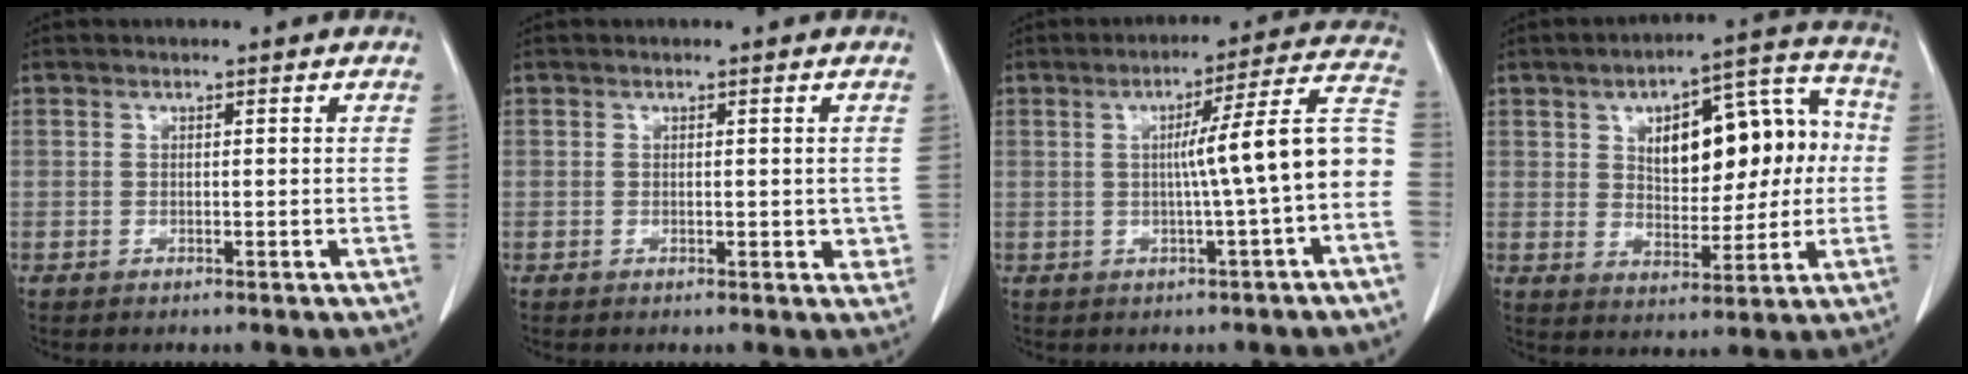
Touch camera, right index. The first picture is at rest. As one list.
[{"total": 2.2, "force": [0.0, 1.2, 1.8], "torque": [-0.016, -0.002, 0.002]}, {"total": 11.3, "force": [-1.3, -0.8, 11.2], "torque": [-0.150, 0.030, -0.020]}, {"total": 15.5, "force": [2.3, 7.2, 13.5], "torque": [-0.183, 0.044, 0.045]}]